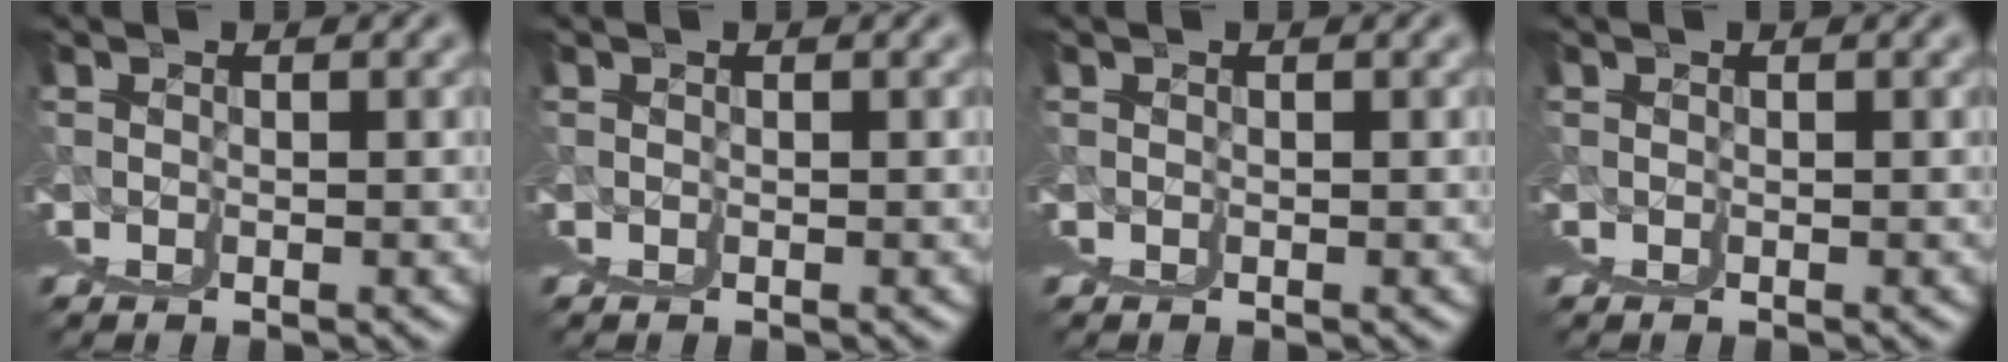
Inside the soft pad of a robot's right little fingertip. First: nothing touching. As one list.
[{"total": 0.0}, {"total": 0.0}, {"total": 0.0}]